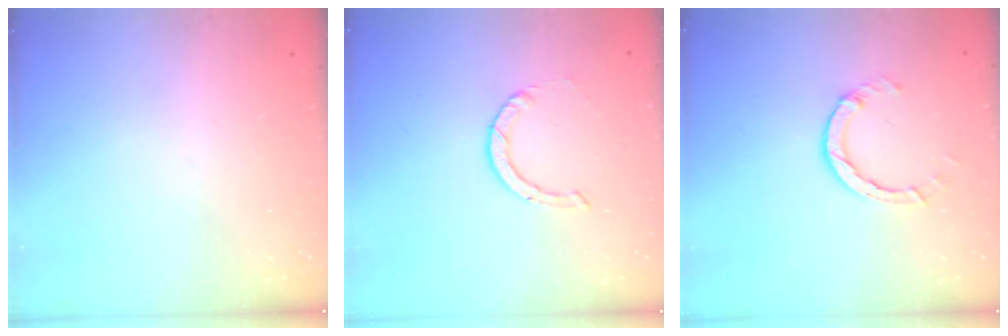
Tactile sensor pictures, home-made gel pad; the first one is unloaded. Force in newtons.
{"total": 0.9, "press": 0.9, "slide": 0.1}
{"total": 3.5, "press": 3.5, "slide": 0.4}